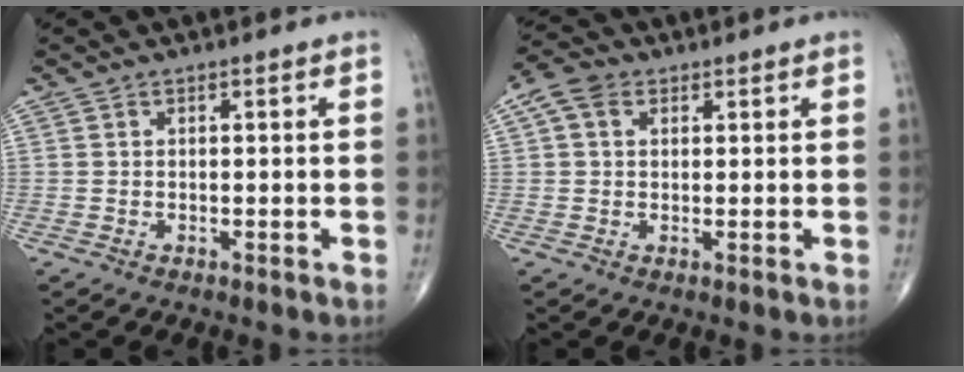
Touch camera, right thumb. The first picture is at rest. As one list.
[{"total": 4.7, "force": [1.7, 3.4, 2.8], "torque": [-0.052, 0.015, 0.030]}]